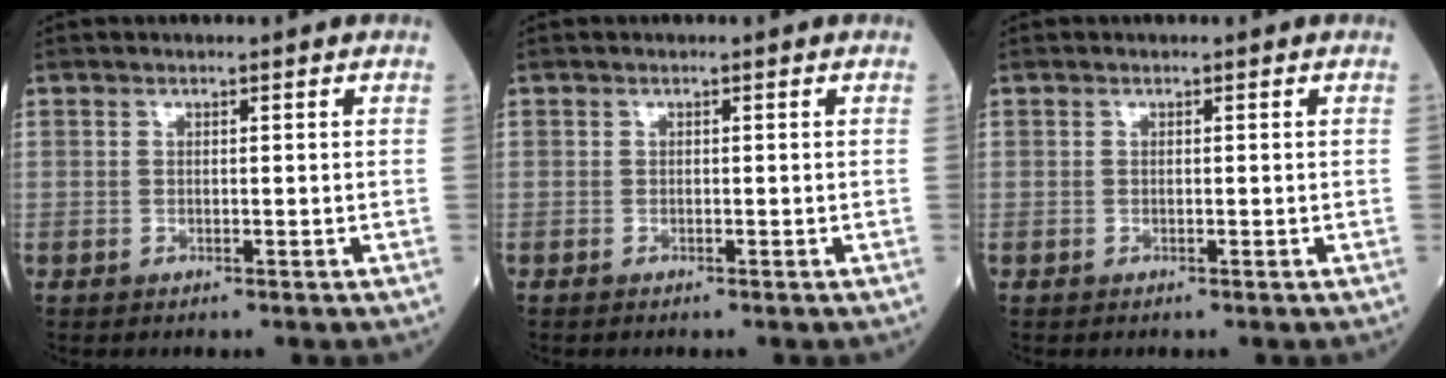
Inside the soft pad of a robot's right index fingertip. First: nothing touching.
{"total": 0.7, "force": [-0.4, 0.5, 0.4], "torque": [-0.021, 0.002, -0.005]}
{"total": 0.0}